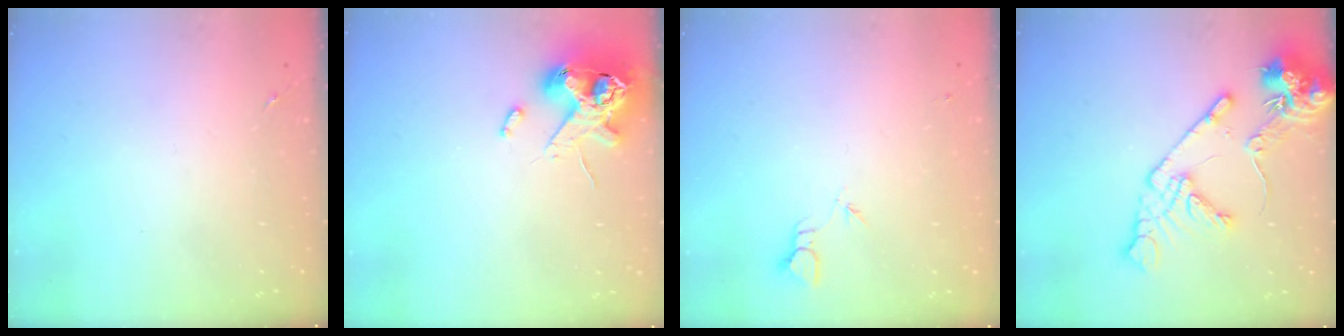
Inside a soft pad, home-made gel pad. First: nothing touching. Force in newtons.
{"total": 12.3, "press": 12.1, "slide": 1.9}
{"total": 2.3, "press": 2.3, "slide": 0.1}
{"total": 15.4, "press": 15.2, "slide": 2.2}